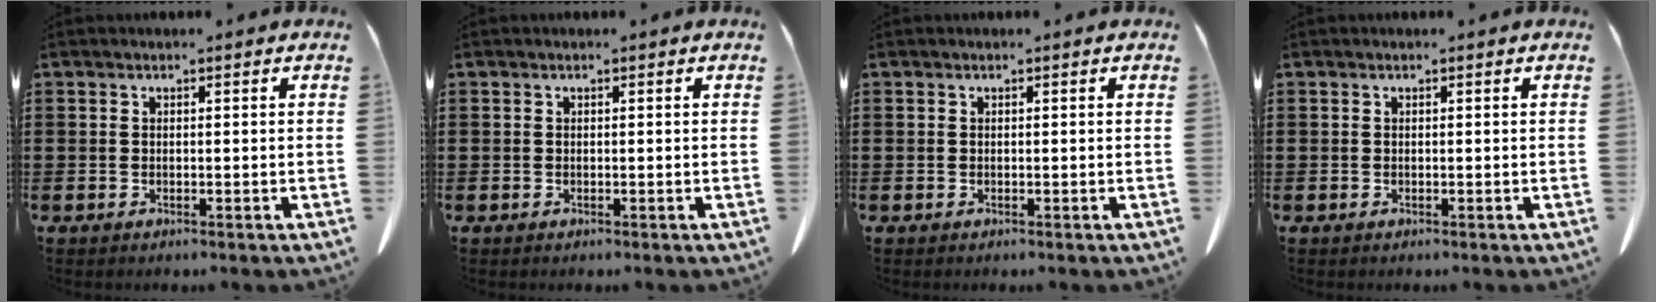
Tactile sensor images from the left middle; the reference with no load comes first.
{"total": 0.0}
{"total": 0.0}
{"total": 0.0}